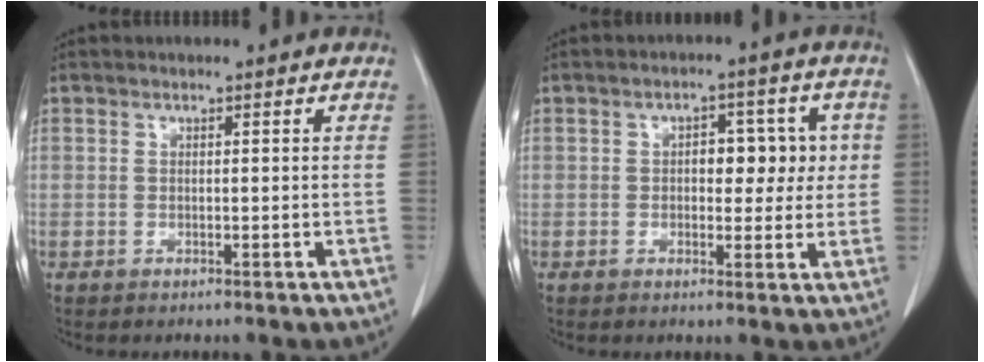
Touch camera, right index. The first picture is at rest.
{"total": 6.3, "force": [0.7, 3.5, 5.2], "torque": [-0.057, 0.022, 0.010]}